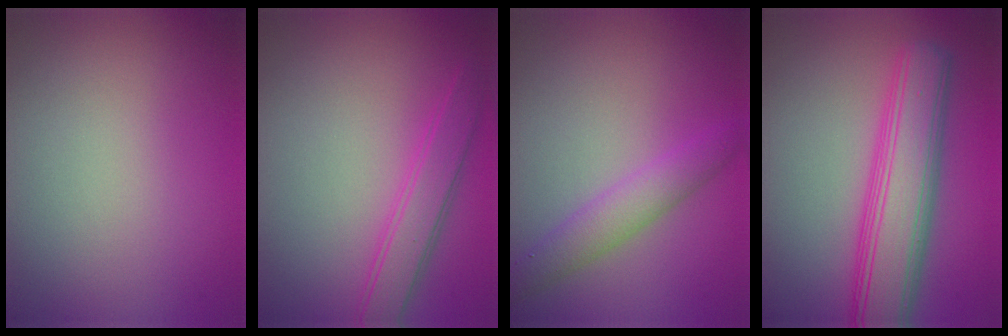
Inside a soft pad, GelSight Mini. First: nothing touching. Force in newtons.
{"total": 3.0, "press": 3.0, "slide": 0.0}
{"total": 2.9, "press": 2.9, "slide": 0.1}
{"total": 7.5, "press": 7.5, "slide": 0.2}